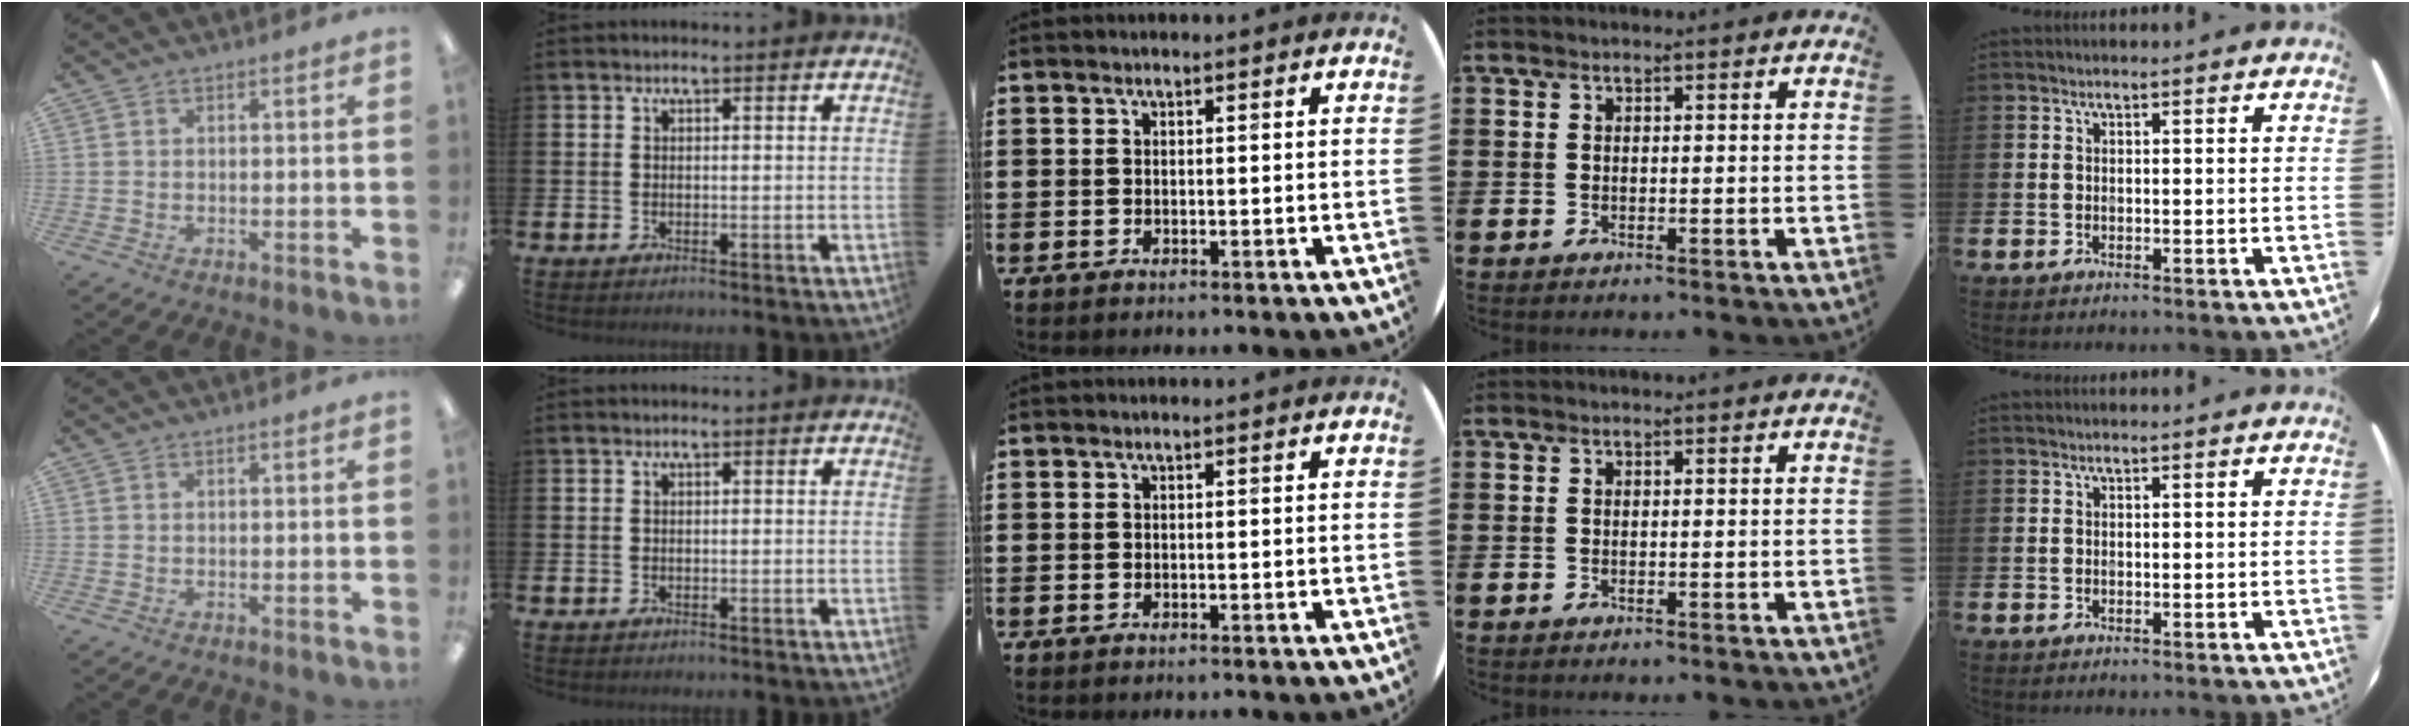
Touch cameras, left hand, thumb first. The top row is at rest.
{}